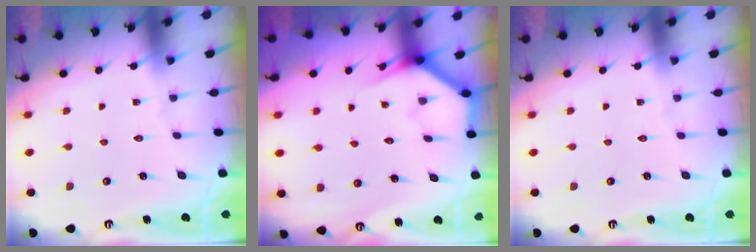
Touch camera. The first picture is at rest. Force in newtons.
{"total": 3.8, "press": 3.8, "slide": 0.3}
{"total": 0.0}